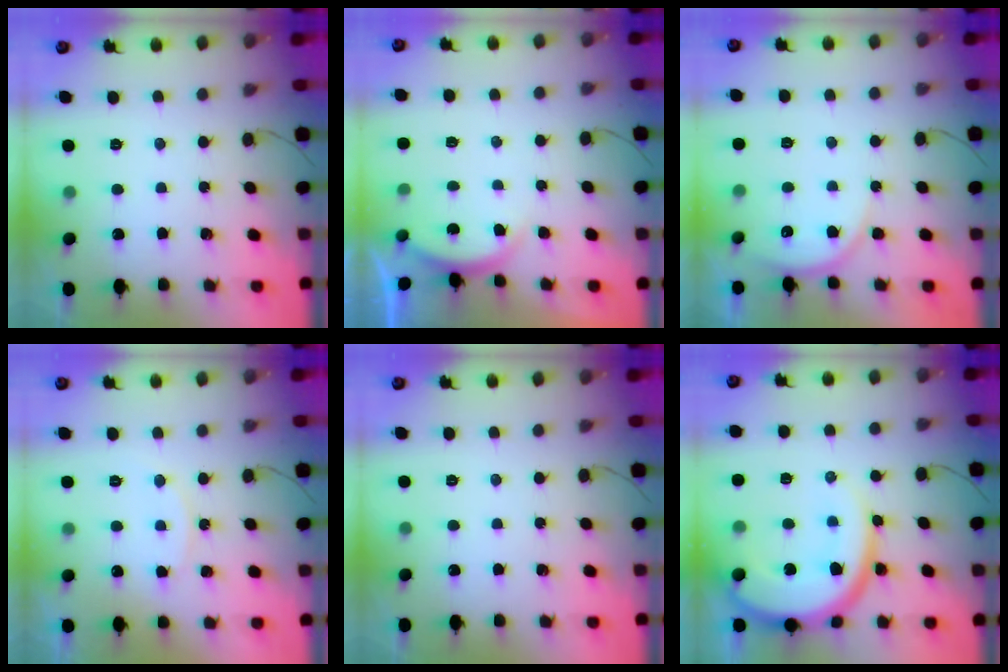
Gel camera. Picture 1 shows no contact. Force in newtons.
{"total": 2.8, "press": 2.8, "slide": 0.6}
{"total": 5.8, "press": 5.8, "slide": 0.3}
{"total": 8.2, "press": 8.1, "slide": 0.5}
{"total": 0.0}
{"total": 16.6, "press": 16.5, "slide": 1.5}